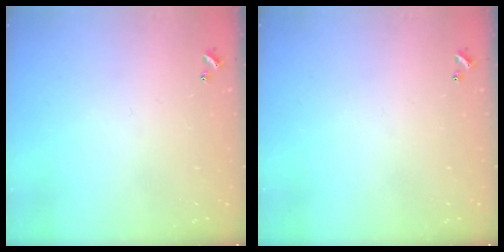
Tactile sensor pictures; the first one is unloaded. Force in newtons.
{"total": 0.0}